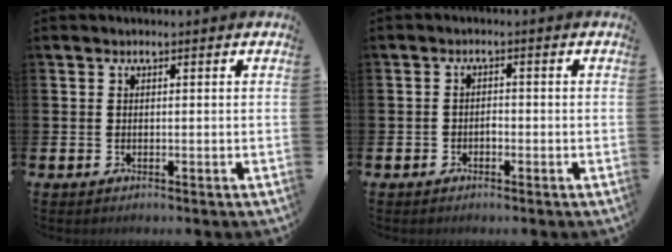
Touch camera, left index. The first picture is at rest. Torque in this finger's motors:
{"motor_torque": [-0.22, 0.12, -0.02, 0.03]}